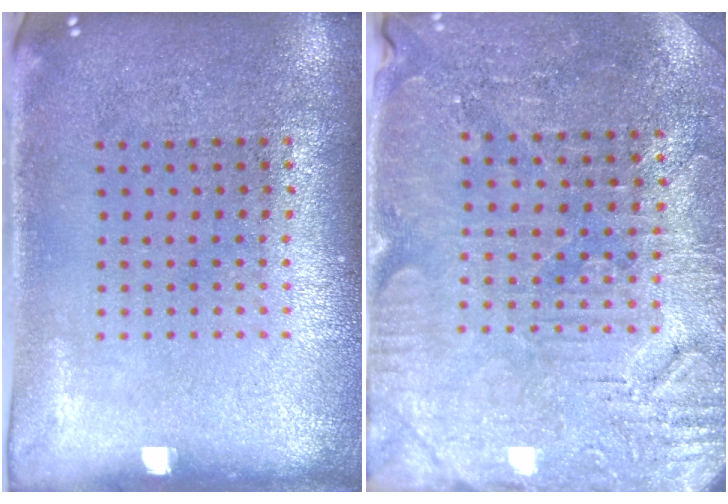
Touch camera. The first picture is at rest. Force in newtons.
{"total": 3.3, "press": 3.2, "slide": 0.3}